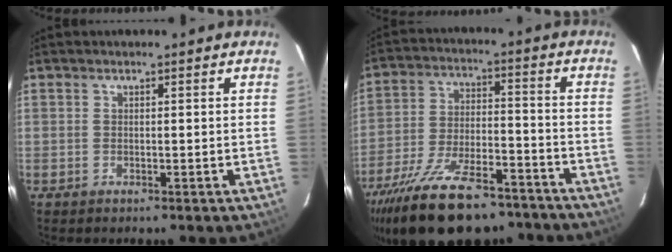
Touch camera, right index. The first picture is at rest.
{"total": 24.1, "force": [-18.7, 8.9, 12.3], "torque": [-0.238, -0.023, -0.280]}